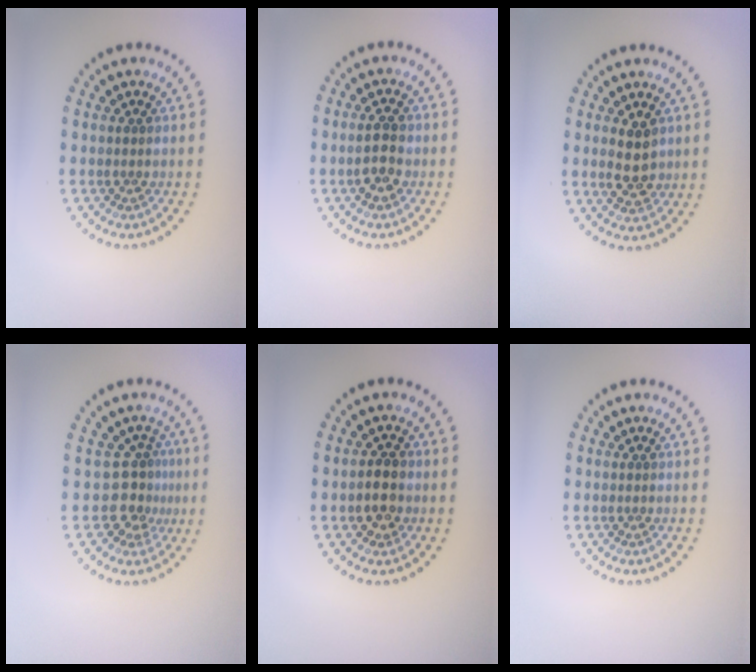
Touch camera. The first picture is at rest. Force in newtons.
{"total": 2.6, "press": 2.6, "slide": 0.3}
{"total": 3.0, "press": 3.0, "slide": 0.4}
{"total": 3.0, "press": 2.1, "slide": 2.2}
{"total": 2.4, "press": 2.4, "slide": 0.4}
{"total": 0.0}